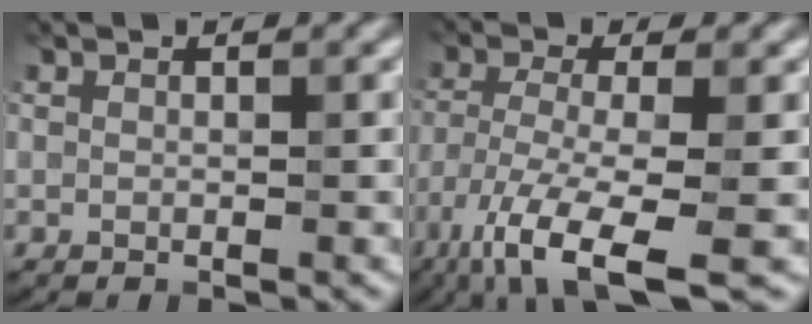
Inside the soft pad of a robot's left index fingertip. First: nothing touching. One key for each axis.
{"total": 9.1, "fx": -5.5, "fy": 2.2, "fz": 6.9, "tx": -0.133, "ty": -0.015, "tz": -0.106}